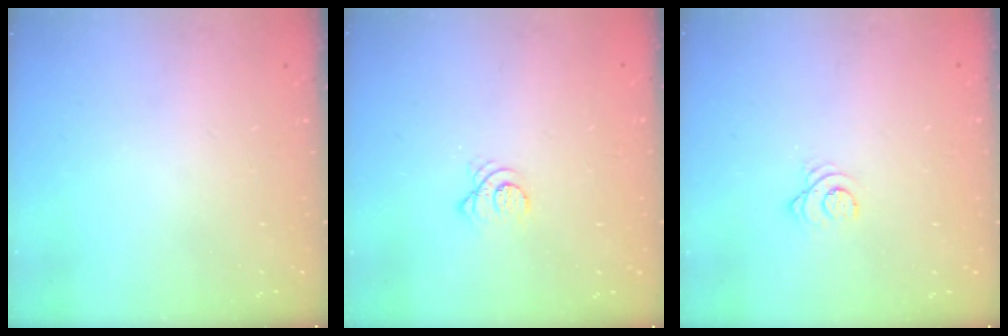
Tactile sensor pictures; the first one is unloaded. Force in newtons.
{"total": 3.0, "press": 2.9, "slide": 0.3}
{"total": 2.6, "press": 2.6, "slide": 0.3}